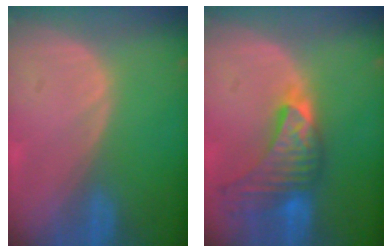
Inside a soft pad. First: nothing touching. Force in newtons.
{"total": 9.0, "press": 8.5, "slide": 2.7}